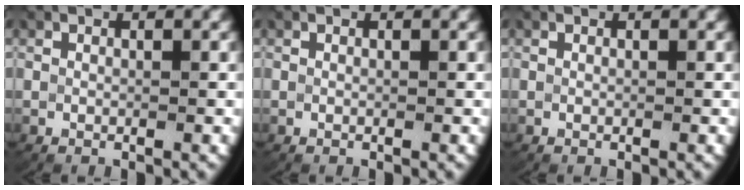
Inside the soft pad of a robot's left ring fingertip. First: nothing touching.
{"total": 0.7, "force": [0.0, -0.7, -0.3], "torque": [0.000, -0.010, 0.009]}
{"total": 0.0}